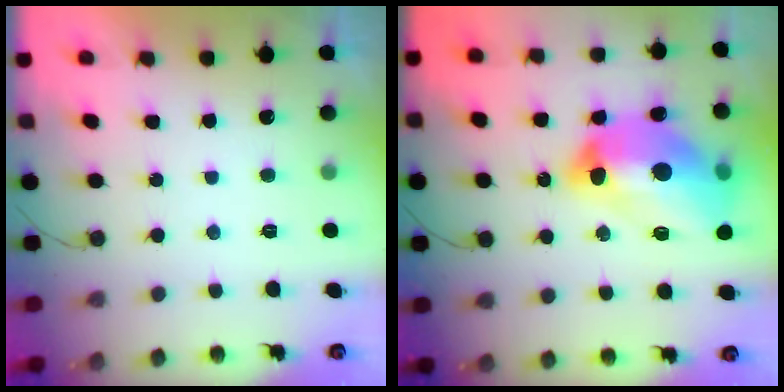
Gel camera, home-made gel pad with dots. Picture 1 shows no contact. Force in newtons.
{"total": 21.9, "press": 21.8, "slide": 2.2}